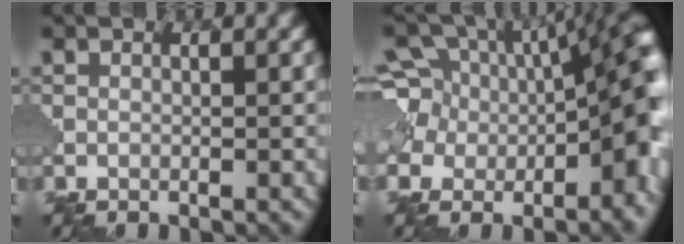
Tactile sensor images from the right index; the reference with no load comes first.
{"total": 12.5, "force": [-2.2, 8.5, 8.8], "torque": [-0.131, 0.004, -0.035]}